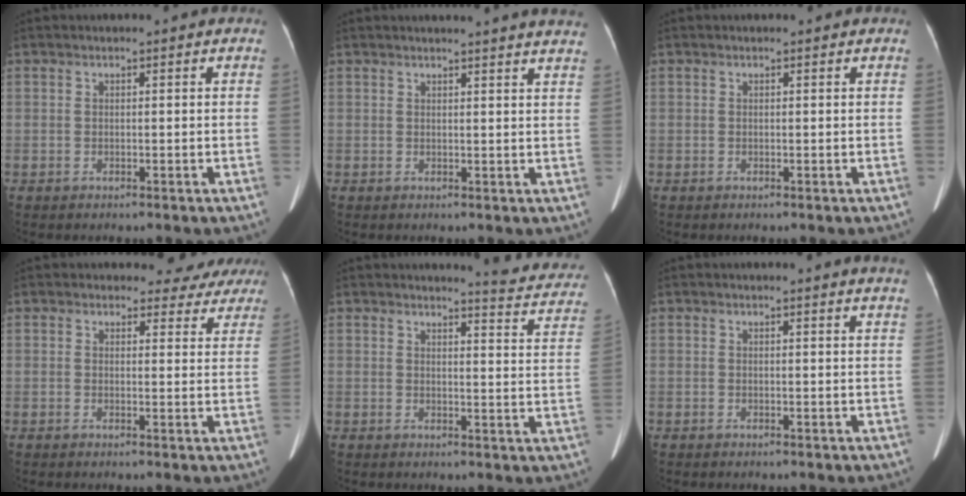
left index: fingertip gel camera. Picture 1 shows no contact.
{"total": 11.4, "force": [10.9, -0.3, 3.5], "torque": [-0.041, -0.028, 0.105]}
{"total": 0.0}
{"total": 8.2, "force": [7.5, 3.3, -0.1], "torque": [0.039, -0.012, 0.055]}
{"total": 9.4, "force": [9.1, 0.8, 2.2], "torque": [-0.013, -0.043, 0.083]}
{"total": 3.7, "force": [3.5, -0.6, 1.2], "torque": [-0.014, -0.009, 0.021]}